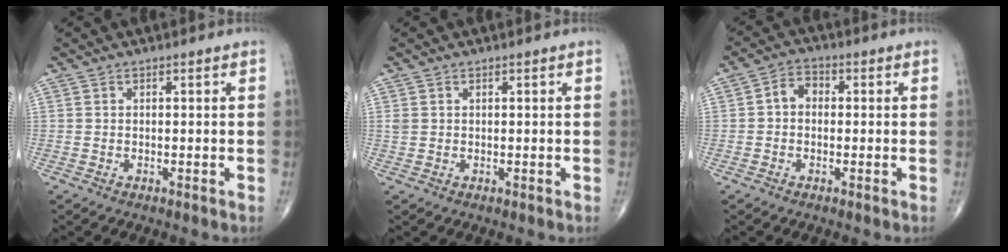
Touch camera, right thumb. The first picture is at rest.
{"total": 0.8, "force": [0.4, 0.6, 0.4], "torque": [-0.007, 0.005, 0.010]}
{"total": 3.9, "force": [-0.1, 3.0, 2.5], "torque": [-0.030, 0.017, -0.012]}